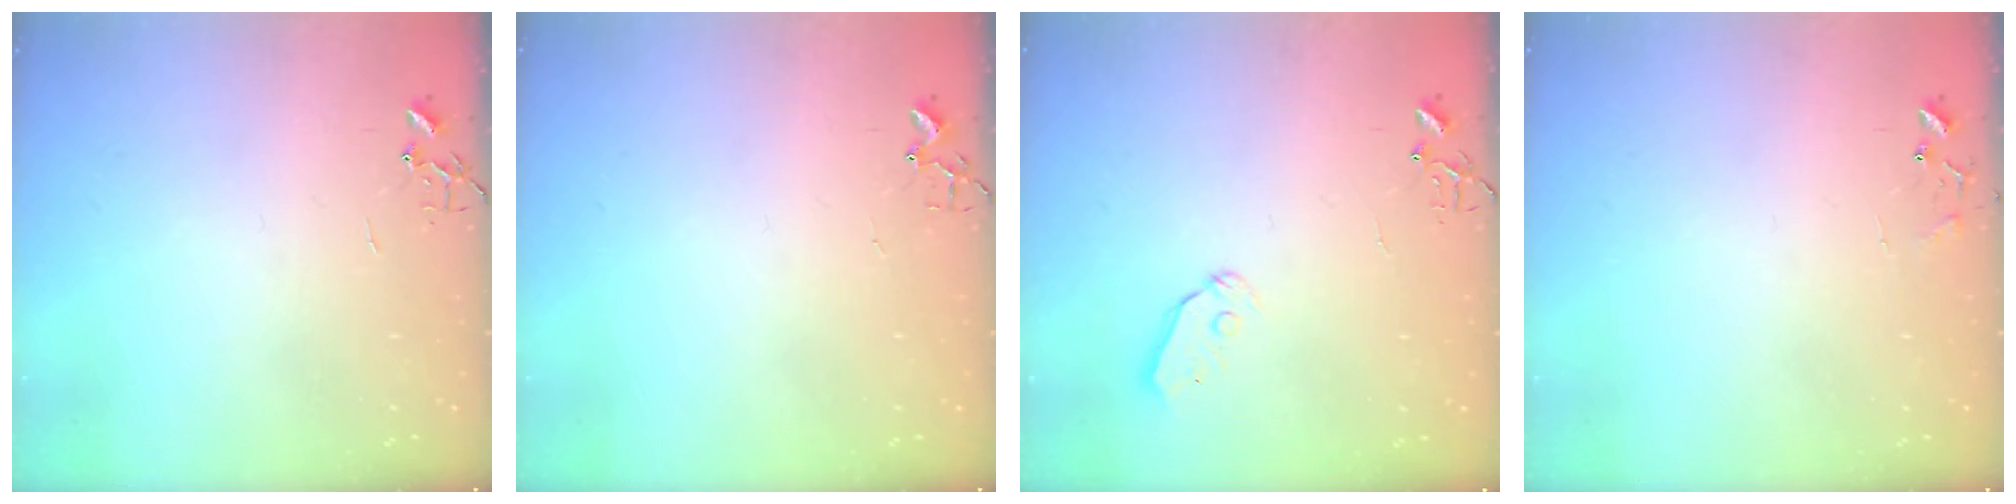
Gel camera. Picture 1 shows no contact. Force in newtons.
{"total": 7.3, "press": 7.3, "slide": 0.5}
{"total": 4.9, "press": 4.8, "slide": 0.8}
{"total": 6.7, "press": 6.7, "slide": 0.5}